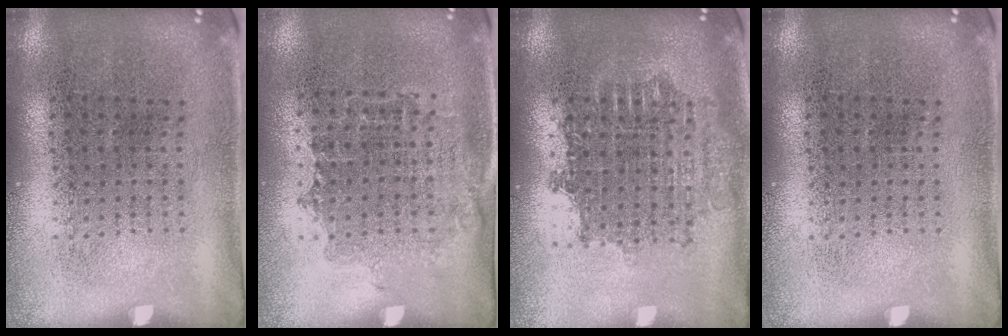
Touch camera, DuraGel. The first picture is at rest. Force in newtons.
{"total": 1.1, "press": 0.9, "slide": 0.5}
{"total": 1.7, "press": 1.4, "slide": 1.0}
{"total": 0.0}